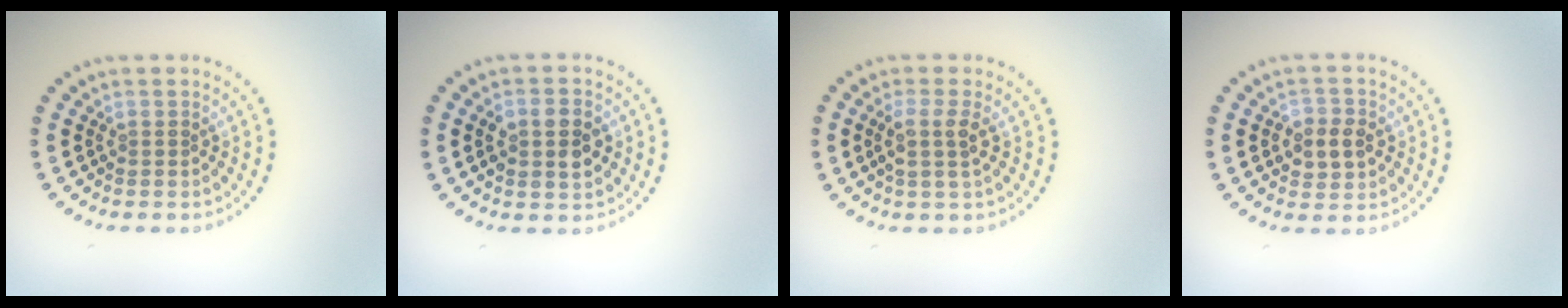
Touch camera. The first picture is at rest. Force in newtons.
{"total": 3.4, "press": 3.4, "slide": 0.3}
{"total": 2.4, "press": 2.0, "slide": 1.3}
{"total": 2.8, "press": 2.8, "slide": 0.4}